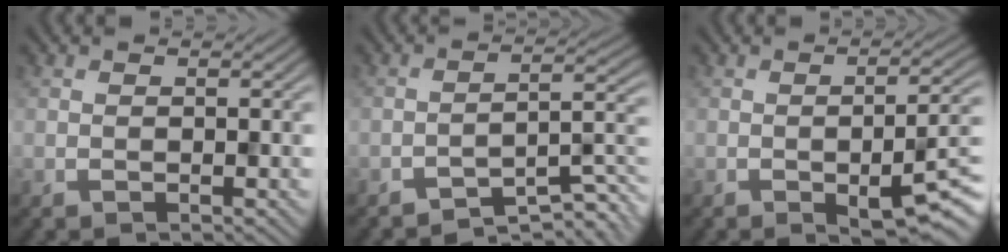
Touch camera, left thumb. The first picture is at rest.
{"total": 5.7, "force": [-4.9, 0.8, 2.9], "torque": [-0.039, 0.012, -0.072]}
{"total": 7.3, "force": [-2.4, 1.7, 6.7], "torque": [-0.107, -0.011, -0.031]}